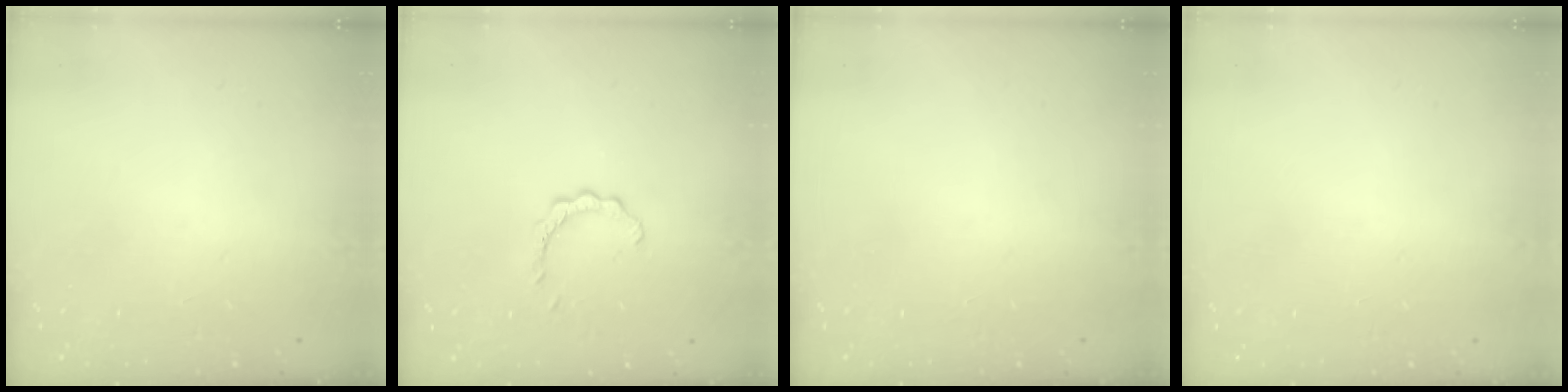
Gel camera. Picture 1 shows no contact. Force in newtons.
{"total": 2.9, "press": 2.9, "slide": 0.3}
{"total": 0.0}
{"total": 1.6, "press": 1.6, "slide": 0.1}